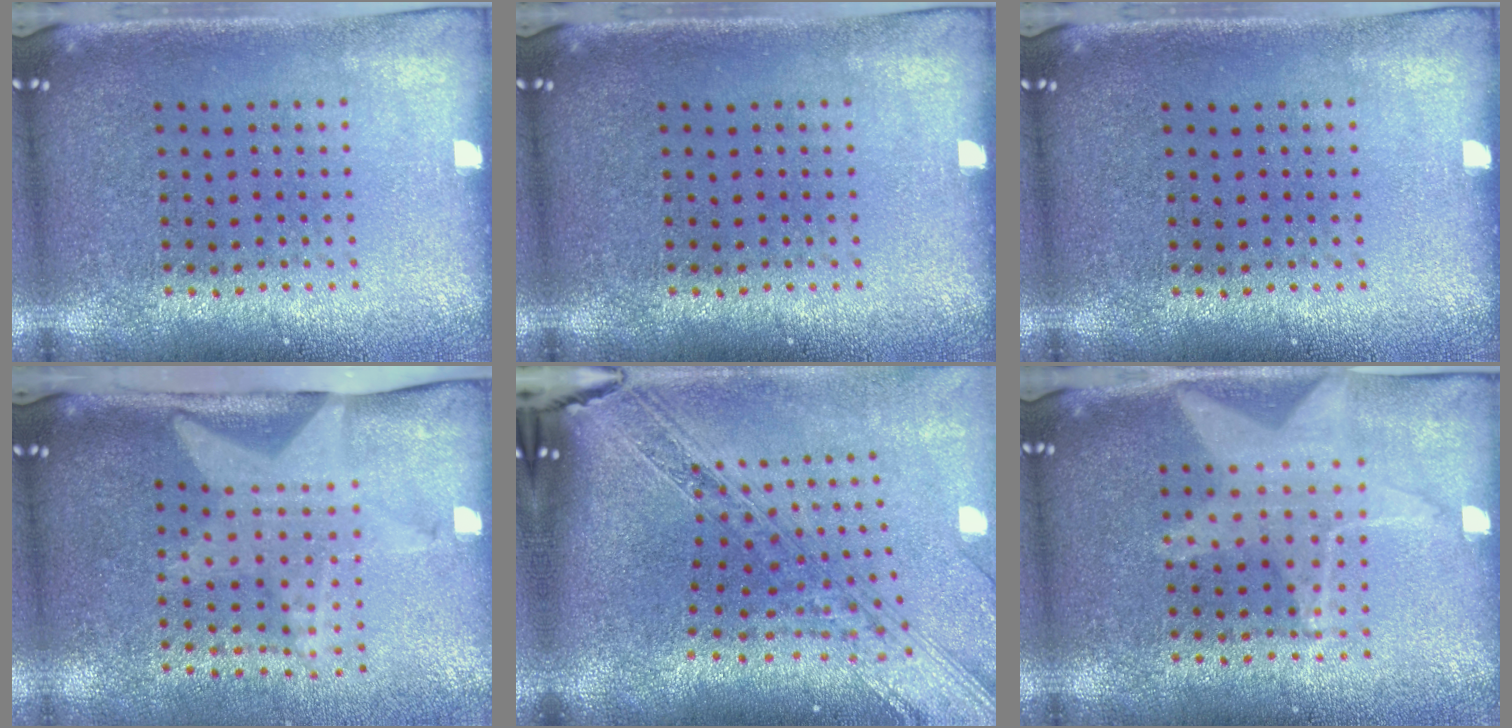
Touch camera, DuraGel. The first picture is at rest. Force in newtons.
{"total": 0.0}
{"total": 0.0}
{"total": 2.0, "press": 1.5, "slide": 1.3}
{"total": 3.4, "press": 2.6, "slide": 2.3}
{"total": 1.3, "press": 1.3, "slide": 0.4}